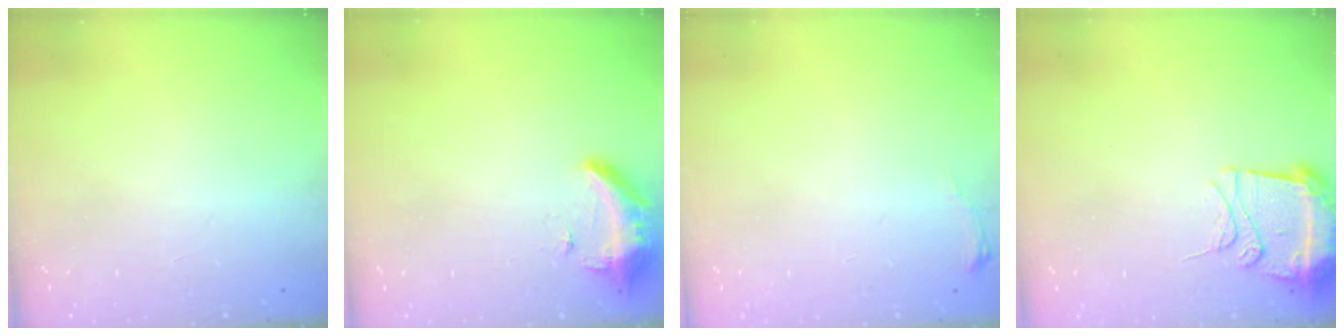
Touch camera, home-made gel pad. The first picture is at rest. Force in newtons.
{"total": 10.4, "press": 9.8, "slide": 3.5}
{"total": 3.1, "press": 3.1, "slide": 0.5}
{"total": 10.8, "press": 10.7, "slide": 1.1}